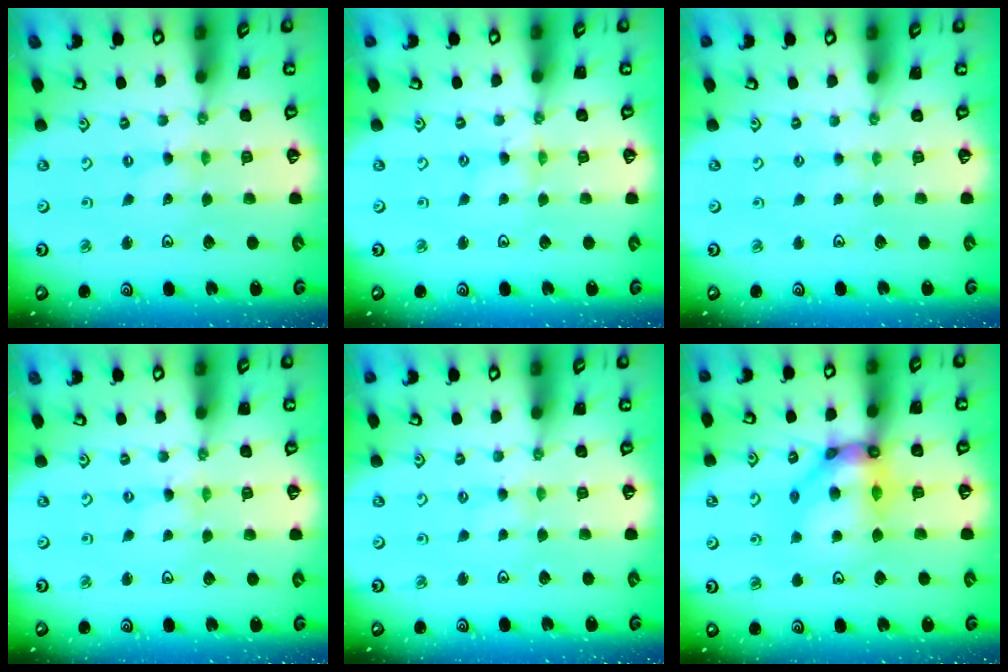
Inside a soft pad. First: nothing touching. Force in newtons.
{"total": 0.7, "press": 0.6, "slide": 0.2}
{"total": 1.3, "press": 1.2, "slide": 0.3}
{"total": 0.0}
{"total": 1.2, "press": 1.2, "slide": 0.3}
{"total": 13.0, "press": 12.9, "slide": 1.4}